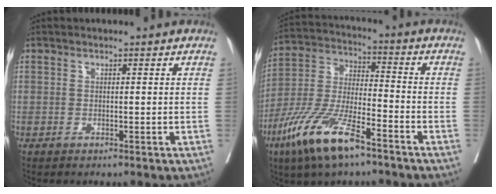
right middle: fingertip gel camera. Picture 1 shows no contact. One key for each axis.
{"total": 14.5, "fx": -8.8, "fy": 3.4, "fz": 10.9, "tx": -0.227, "ty": -0.021, "tz": -0.167}